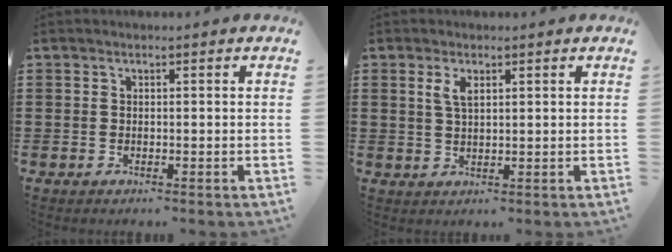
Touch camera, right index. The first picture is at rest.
{"total": 2.6, "force": [1.1, 1.0, 2.1], "torque": [-0.046, 0.004, 0.019]}